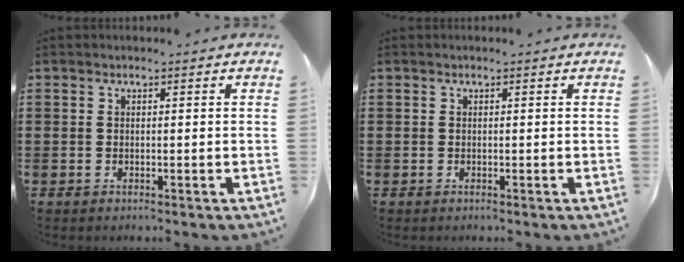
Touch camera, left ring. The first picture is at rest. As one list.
[{"total": 0.0}]